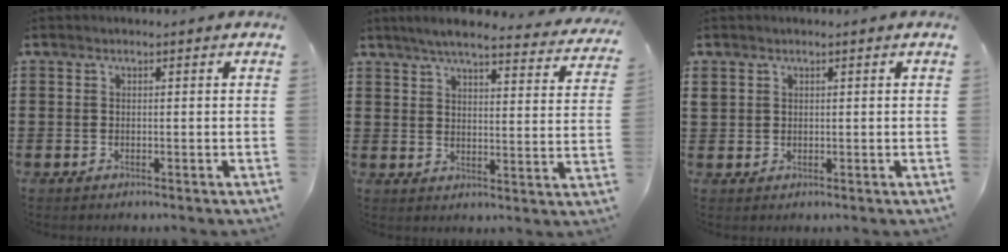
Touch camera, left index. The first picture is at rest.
{"total": 5.7, "force": [5.1, 0.2, 2.6], "torque": [-0.069, -0.026, 0.087]}
{"total": 1.2, "force": [0.7, 0.9, 0.3], "torque": [-0.009, 0.004, 0.014]}